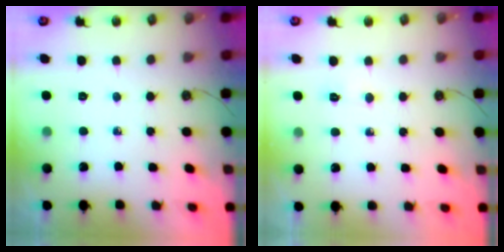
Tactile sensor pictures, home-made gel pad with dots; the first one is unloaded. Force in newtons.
{"total": 2.8, "press": 2.8, "slide": 0.4}